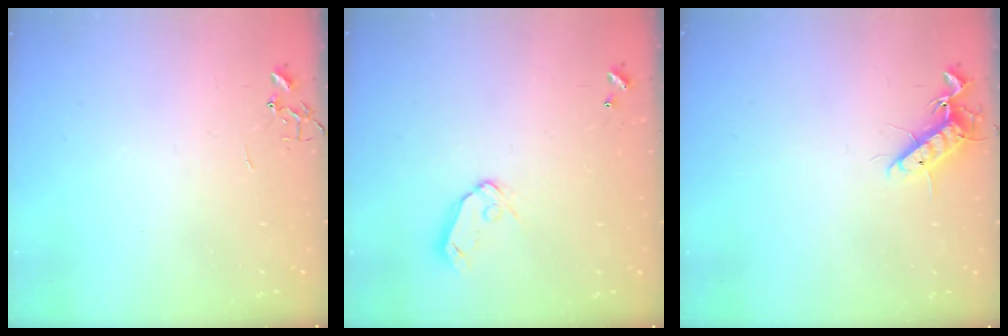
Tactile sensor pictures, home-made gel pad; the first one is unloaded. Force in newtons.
{"total": 7.1, "press": 7.1, "slide": 0.8}
{"total": 11.0, "press": 10.9, "slide": 1.9}